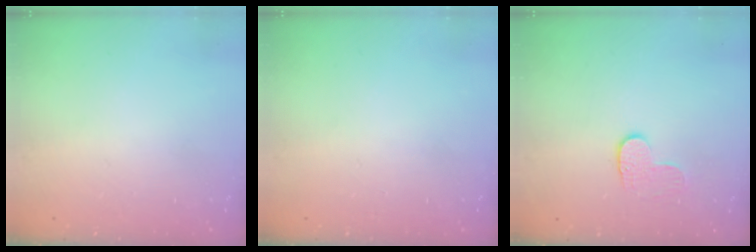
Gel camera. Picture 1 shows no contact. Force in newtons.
{"total": 0.0}
{"total": 4.1, "press": 4.1, "slide": 0.3}